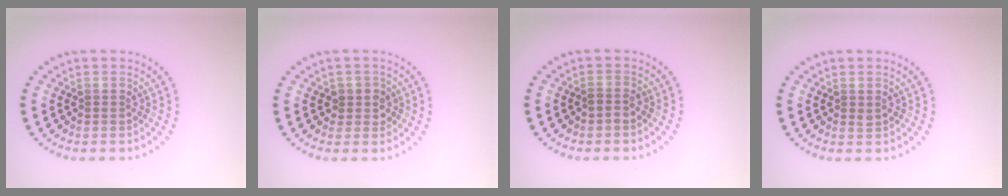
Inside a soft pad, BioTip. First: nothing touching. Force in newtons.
{"total": 1.9, "press": 1.7, "slide": 0.8}
{"total": 0.9, "press": 0.8, "slide": 0.4}
{"total": 0.5, "press": 0.5, "slide": 0.2}